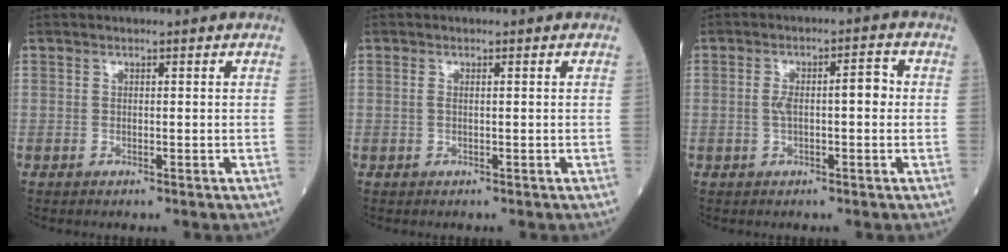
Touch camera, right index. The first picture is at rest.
{"total": 0.8, "force": [0.2, 0.2, 0.8], "torque": [-0.023, 0.002, 0.003]}
{"total": 5.3, "force": [0.1, 1.6, 5.0], "torque": [-0.093, 0.024, 0.003]}